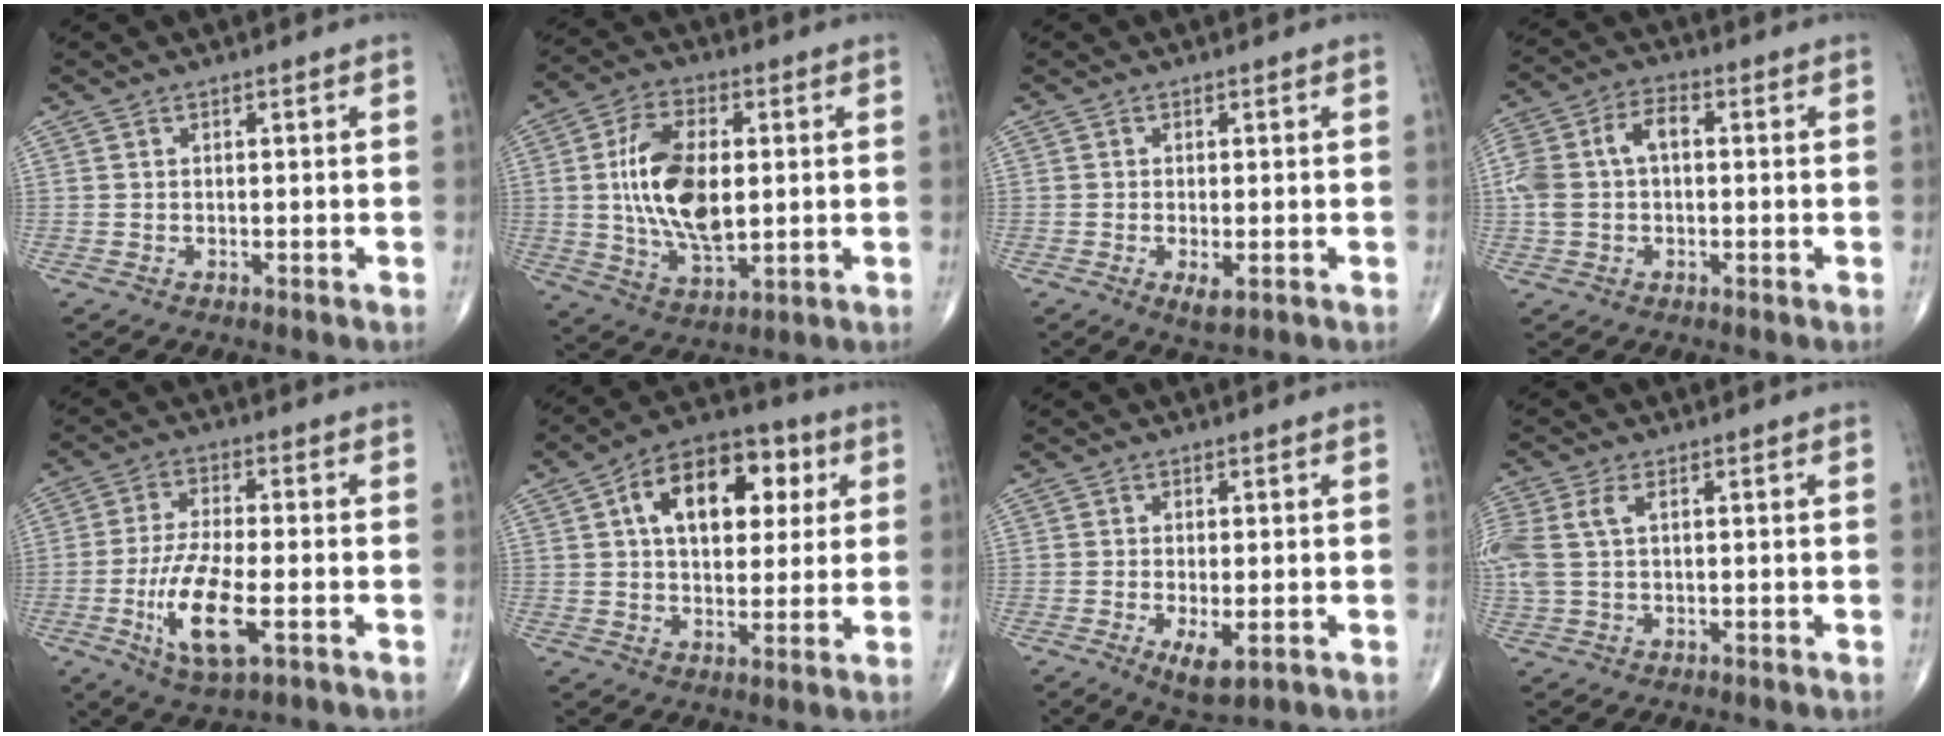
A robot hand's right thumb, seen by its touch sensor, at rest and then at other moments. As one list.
[{"total": 16.0, "force": [1.2, 8.4, 13.5], "torque": [-0.243, -0.008, 0.026]}, {"total": 2.7, "force": [-0.9, 0.9, 2.4], "torque": [-0.041, -0.007, -0.013]}, {"total": 8.9, "force": [0.5, 5.5, 7.0], "torque": [-0.156, 0.034, 0.008]}, {"total": 12.0, "force": [-3.7, 3.9, 10.7], "torque": [-0.214, 0.003, -0.065]}, {"total": 16.7, "force": [4.8, 10.0, 12.5], "torque": [-0.158, 0.011, 0.071]}, {"total": 4.8, "force": [-1.5, 1.8, 4.2], "torque": [-0.073, -0.012, -0.019]}, {"total": 6.7, "force": [1.5, 3.7, 5.4], "torque": [-0.167, 0.024, 0.035]}]